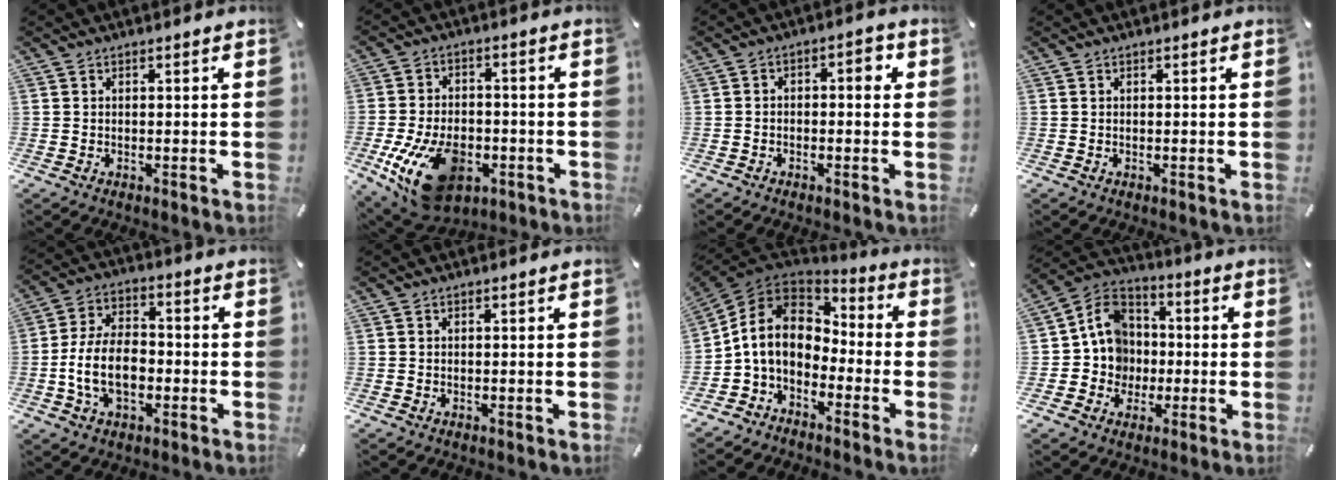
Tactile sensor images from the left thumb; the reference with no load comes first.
{"total": 16.6, "force": [-5.8, 10.2, 11.7], "torque": [-0.227, 0.024, -0.091]}
{"total": 3.4, "force": [-1.3, 1.8, 2.5], "torque": [-0.047, 0.018, -0.027]}
{"total": 0.0}
{"total": 12.1, "force": [-3.1, 7.7, 8.8], "torque": [-0.190, 0.011, -0.054]}
{"total": 0.0}
{"total": 10.3, "force": [-0.9, 8.2, 6.1], "torque": [-0.154, 0.010, -0.019]}
{"total": 10.5, "force": [-1.5, 10.2, 2.3], "torque": [-0.058, 0.011, -0.025]}